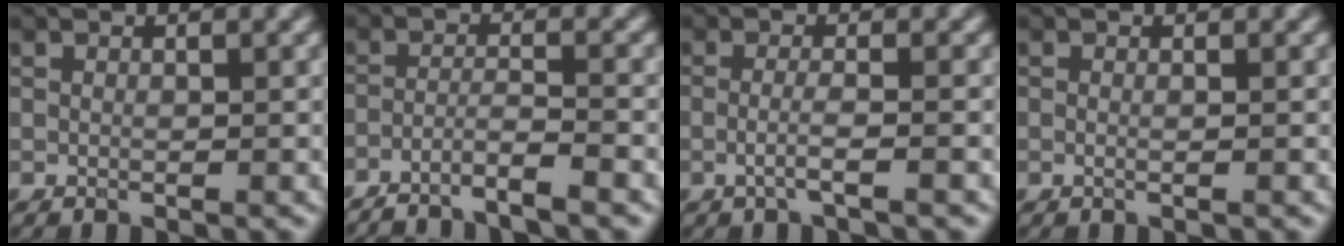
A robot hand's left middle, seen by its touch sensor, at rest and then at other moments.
{"total": 3.6, "force": [-2.9, 0.3, 2.0], "torque": [-0.026, 0.004, -0.064]}
{"total": 2.1, "force": [-0.6, 0.5, 1.9], "torque": [-0.034, -0.003, -0.020]}
{"total": 1.0, "force": [0.1, 0.4, 0.9], "torque": [-0.010, -0.013, -0.010]}